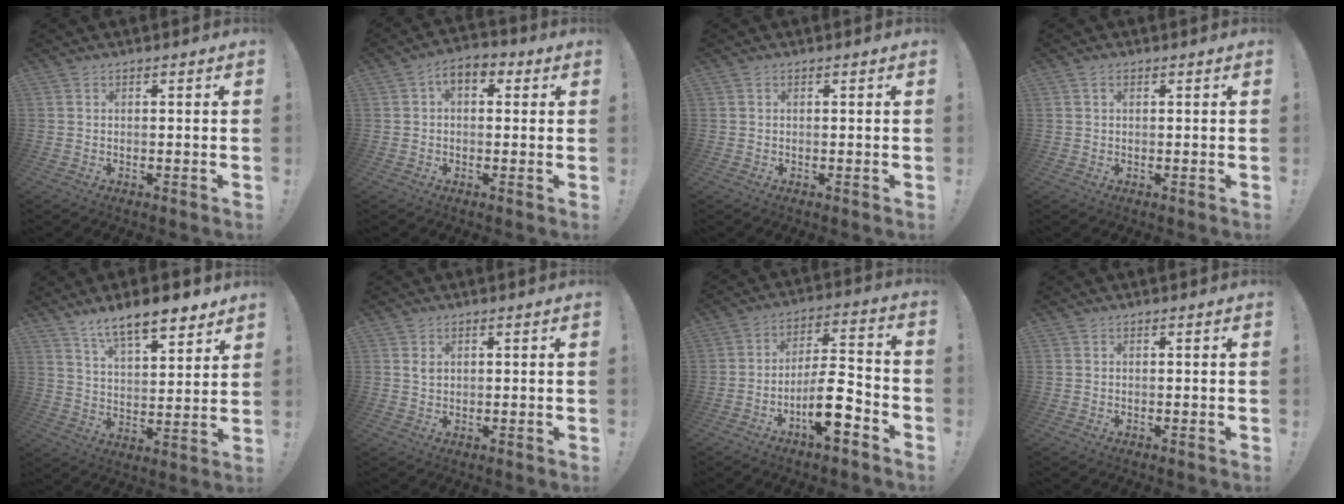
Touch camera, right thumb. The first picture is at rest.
{"total": 5.8, "force": [1.5, 3.7, 4.3], "torque": [-0.072, 0.003, 0.030]}
{"total": 0.0}
{"total": 1.1, "force": [0.5, 0.8, 0.7], "torque": [-0.009, 0.001, 0.008]}
{"total": 11.8, "force": [8.9, 4.0, 6.6], "torque": [-0.107, -0.057, 0.156]}
{"total": 1.5, "force": [0.8, 0.9, 0.7], "torque": [-0.009, -0.001, 0.014]}
{"total": 13.9, "force": [-6.5, 4.6, 11.4], "torque": [-0.180, 0.037, -0.106]}
{"total": 0.0}